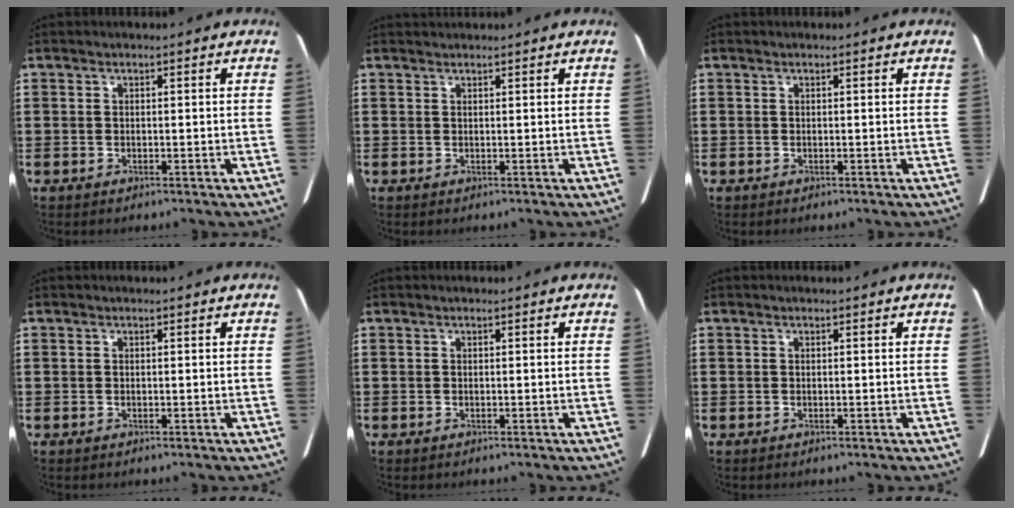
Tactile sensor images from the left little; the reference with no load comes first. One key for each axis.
{"total": 0.7, "fx": 0.7, "fy": 0.0, "fz": 0.0, "tx": -0.002, "ty": 0.000, "tz": 0.014}
{"total": 0.0}
{"total": 0.0}
{"total": 0.0}
{"total": 0.0}